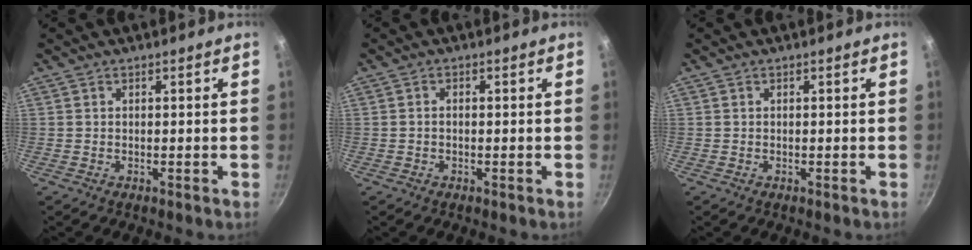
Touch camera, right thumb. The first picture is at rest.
{"total": 1.0, "force": [-0.2, 0.7, 0.7], "torque": [-0.013, 0.006, -0.004]}
{"total": 0.0}